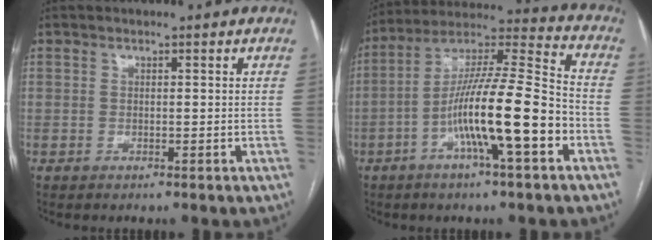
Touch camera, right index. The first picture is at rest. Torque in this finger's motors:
{"motor_torque": [1.44, -0.70, 0.86, 0.21]}